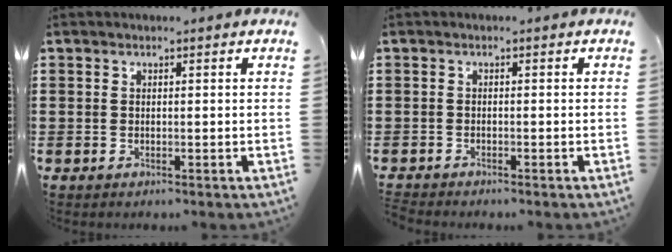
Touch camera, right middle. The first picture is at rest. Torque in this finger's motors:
{"motor_torque": [0.01, 0.00, 0.23, 0.11]}